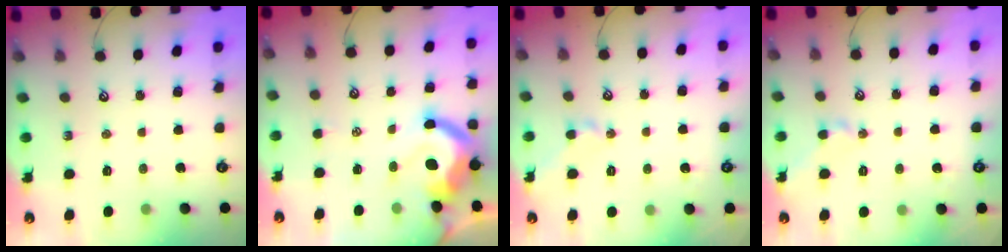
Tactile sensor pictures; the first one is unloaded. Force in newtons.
{"total": 12.0, "press": 11.8, "slide": 1.8}
{"total": 0.6, "press": 0.6, "slide": 0.1}
{"total": 0.6, "press": 0.6, "slide": 0.1}